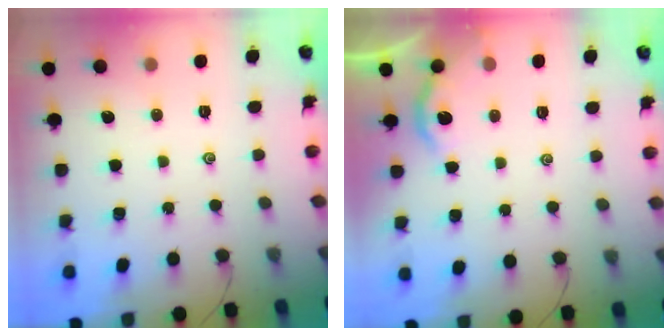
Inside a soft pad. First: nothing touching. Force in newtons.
{"total": 2.2, "press": 2.2, "slide": 0.2}